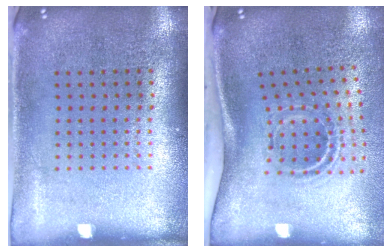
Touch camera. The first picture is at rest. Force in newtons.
{"total": 2.2, "press": 1.2, "slide": 1.8}